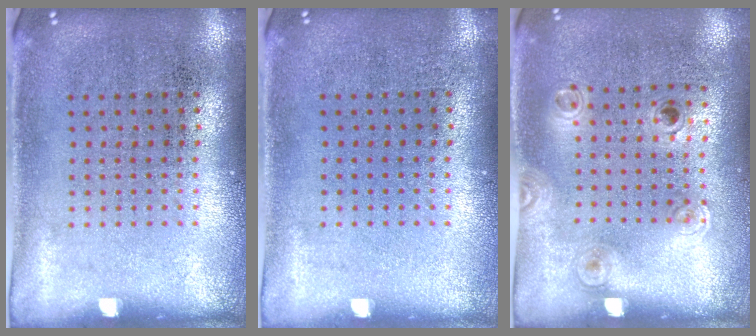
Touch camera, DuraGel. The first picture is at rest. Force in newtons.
{"total": 0.0}
{"total": 1.1, "press": 0.8, "slide": 0.8}